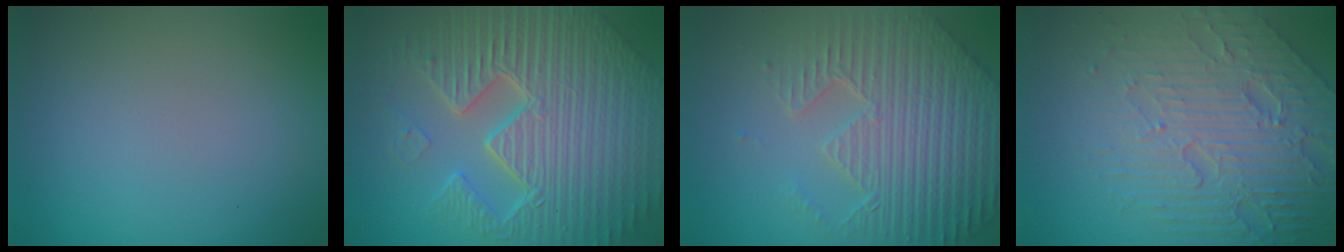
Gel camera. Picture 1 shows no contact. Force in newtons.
{"total": 11.2, "press": 7.1, "slide": 8.6}
{"total": 8.1, "press": 6.0, "slide": 5.5}
{"total": 8.3, "press": 5.6, "slide": 6.1}